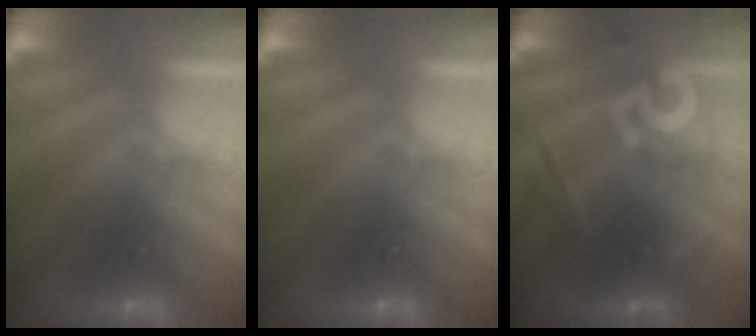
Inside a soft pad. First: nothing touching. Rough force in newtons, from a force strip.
{"total": 0.0}
{"total": 2.6}